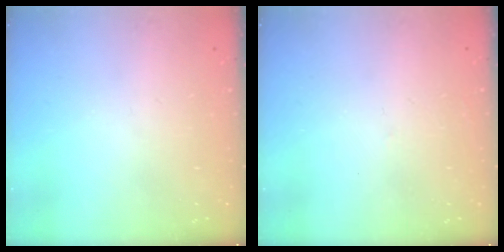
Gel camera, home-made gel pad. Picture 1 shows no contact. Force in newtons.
{"total": 3.2, "press": 3.2, "slide": 0.3}